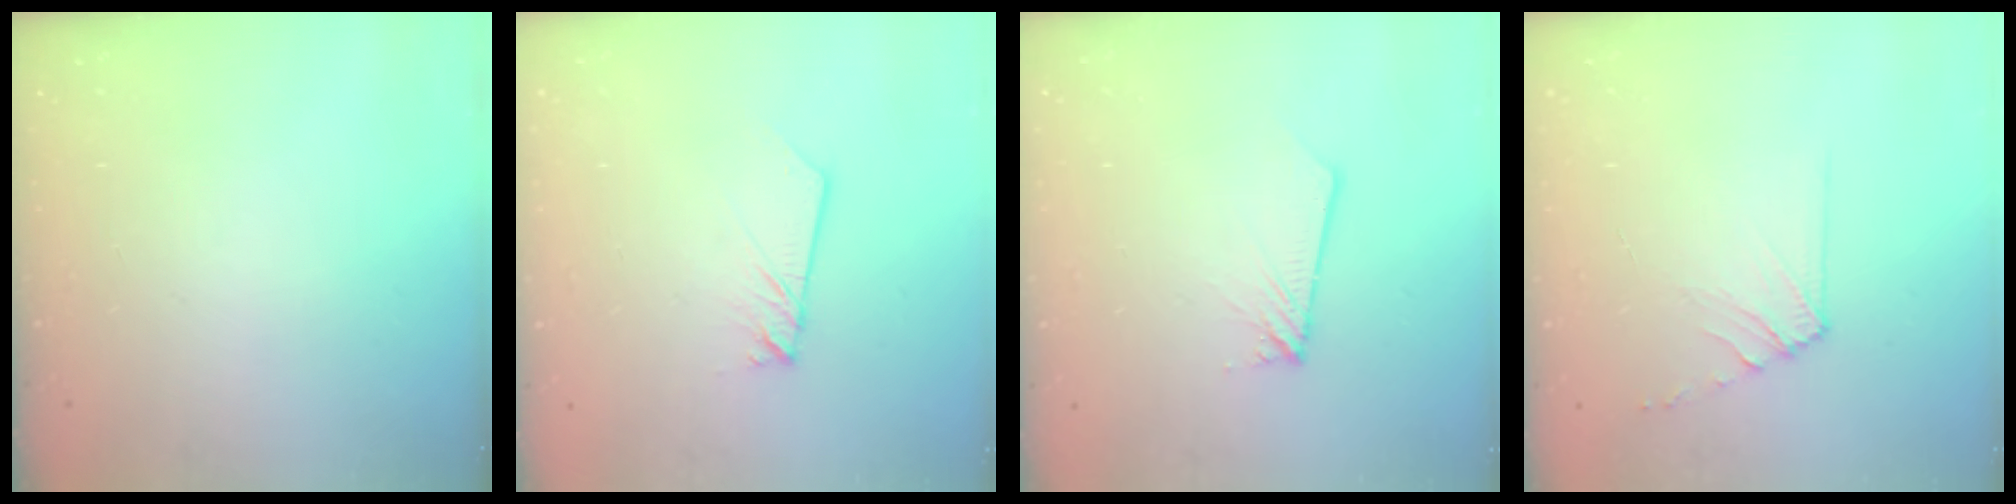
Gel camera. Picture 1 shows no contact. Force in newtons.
{"total": 2.0, "press": 2.0, "slide": 0.2}
{"total": 1.8, "press": 1.8, "slide": 0.2}
{"total": 6.8, "press": 6.7, "slide": 0.8}